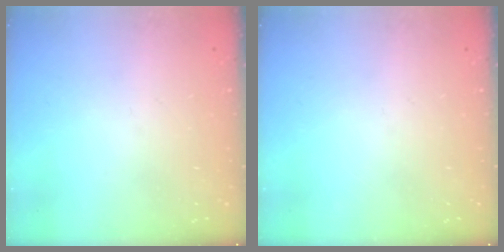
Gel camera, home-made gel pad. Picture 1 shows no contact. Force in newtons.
{"total": 0.0}